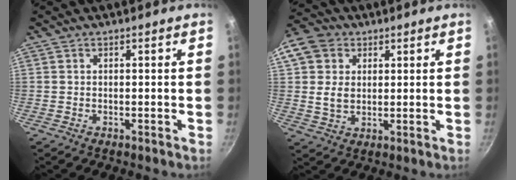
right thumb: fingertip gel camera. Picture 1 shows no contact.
{"total": 11.5, "force": [3.1, 9.2, 6.1], "torque": [-0.113, 0.005, 0.050]}